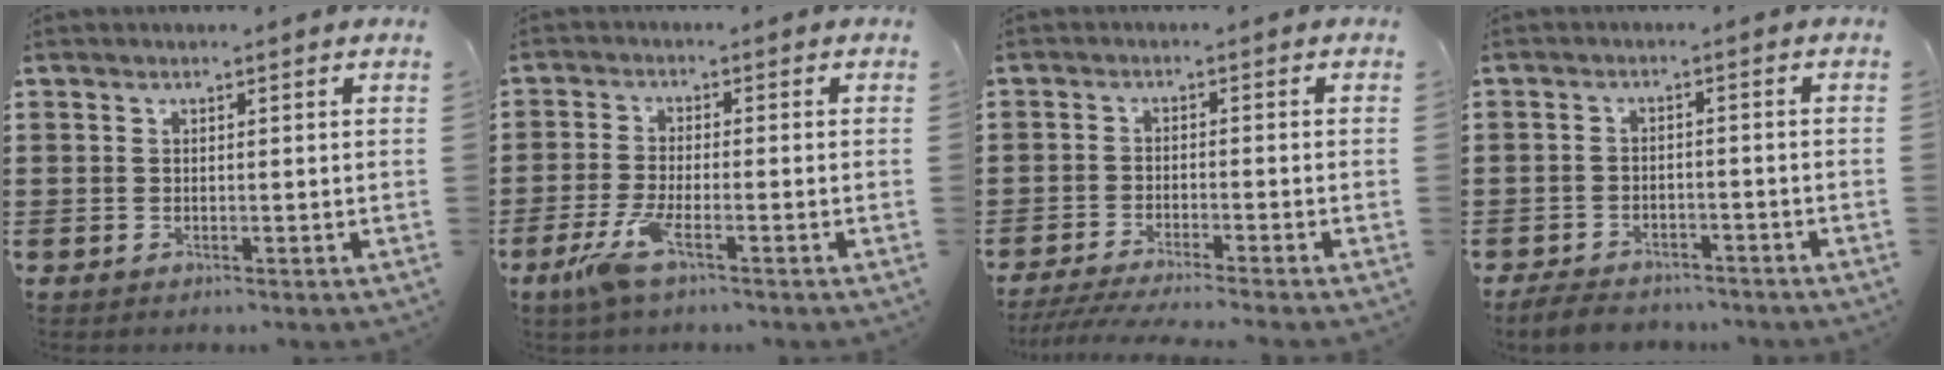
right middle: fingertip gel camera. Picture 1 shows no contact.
{"total": 5.1, "force": [-2.9, 0.9, 4.1], "torque": [-0.102, -0.014, -0.057]}
{"total": 3.2, "force": [-2.9, -0.3, 1.3], "torque": [-0.029, -0.008, -0.060]}
{"total": 3.5, "force": [-3.3, 0.8, 0.4], "torque": [-0.011, 0.004, -0.070]}